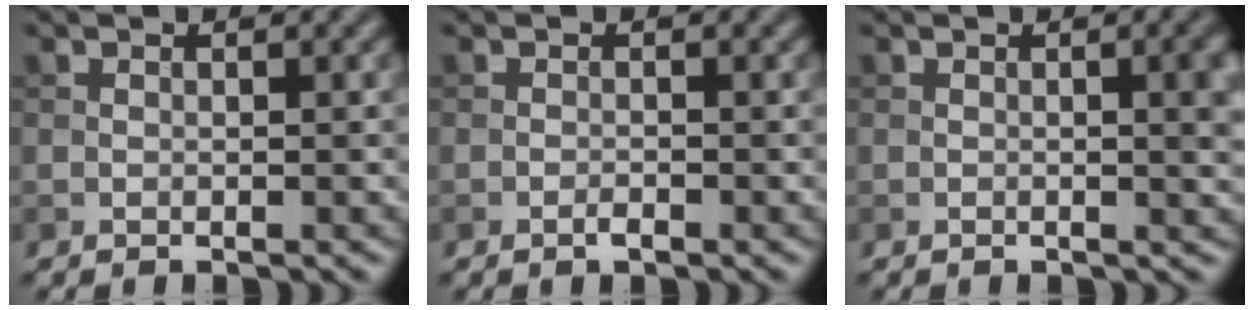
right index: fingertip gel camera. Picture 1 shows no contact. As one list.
[{"total": 0.7, "force": [-0.5, 0.2, 0.5], "torque": [-0.009, 0.001, -0.009]}, {"total": 4.3, "force": [0.1, 1.3, 4.0], "torque": [-0.043, 0.004, 0.001]}]